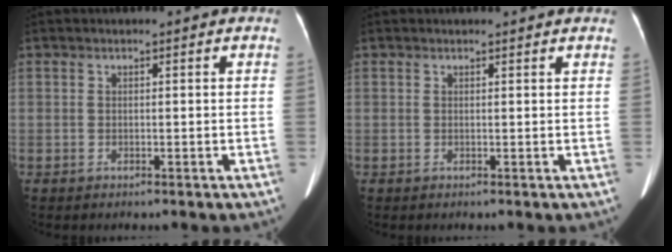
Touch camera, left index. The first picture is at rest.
{"total": 1.5, "force": [1.5, 0.2, 0.3], "torque": [-0.010, 0.004, 0.015]}